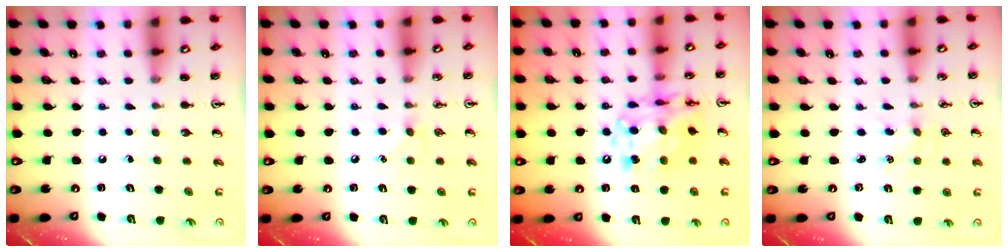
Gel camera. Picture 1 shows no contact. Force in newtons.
{"total": 4.4, "press": 4.4, "slide": 0.7}
{"total": 13.6, "press": 13.5, "slide": 1.0}
{"total": 2.1, "press": 2.1, "slide": 0.3}